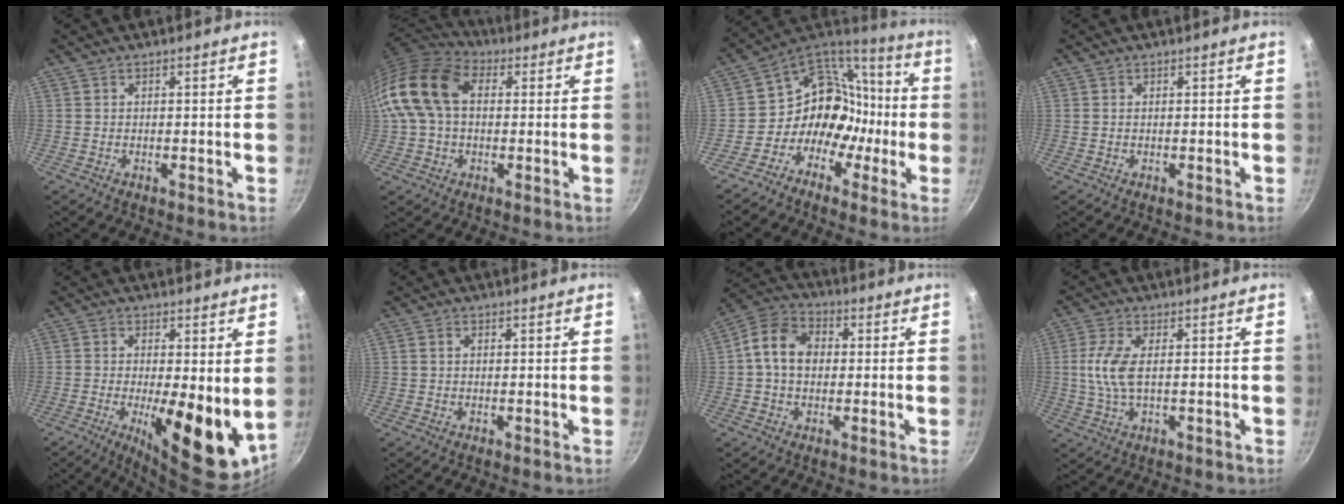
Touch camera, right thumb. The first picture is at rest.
{"total": 15.5, "force": [2.1, 10.5, 11.2], "torque": [-0.202, 0.030, 0.022]}
{"total": 14.6, "force": [-3.9, 12.4, 6.6], "torque": [-0.034, 0.075, -0.080]}
{"total": 0.0}
{"total": 14.5, "force": [-1.2, 4.8, 13.6], "torque": [-0.177, -0.020, -0.010]}
{"total": 0.9, "force": [0.3, 0.6, 0.7], "torque": [-0.012, 0.004, 0.004]}
{"total": 9.5, "force": [0.7, 7.3, 6.1], "torque": [-0.088, 0.021, -0.007]}
{"total": 6.5, "force": [0.4, 2.6, 6.0], "torque": [-0.139, 0.004, 0.005]}